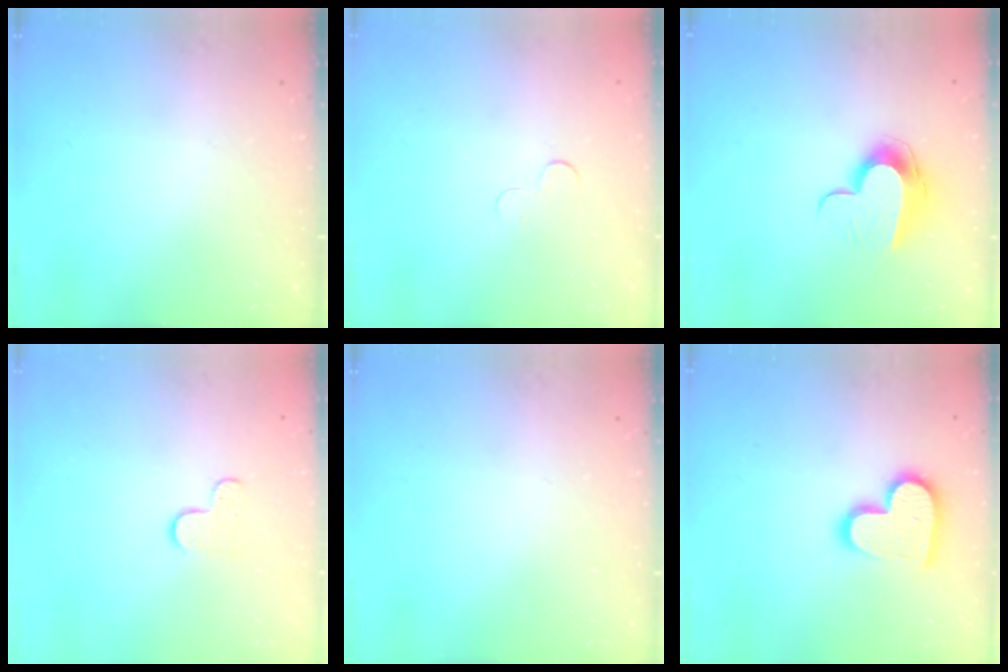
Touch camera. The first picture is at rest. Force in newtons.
{"total": 2.6, "press": 2.6, "slide": 0.2}
{"total": 11.4, "press": 11.4, "slide": 0.6}
{"total": 4.2, "press": 4.1, "slide": 0.4}
{"total": 0.0}
{"total": 14.5, "press": 14.5, "slide": 1.0}